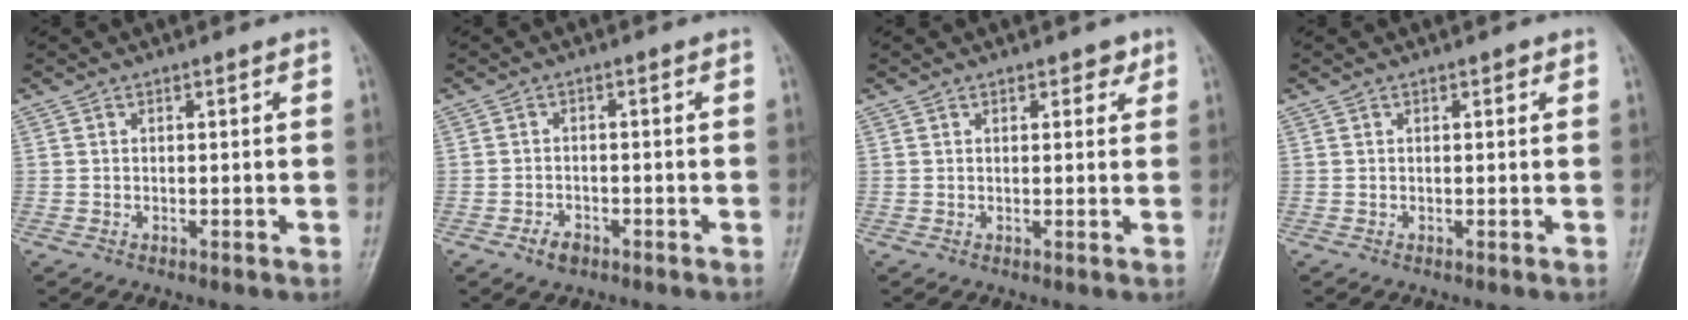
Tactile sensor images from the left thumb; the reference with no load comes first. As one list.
[{"total": 2.7, "force": [-1.6, 1.7, 1.4], "torque": [-0.022, 0.008, -0.024]}, {"total": 2.0, "force": [1.3, 1.2, 1.0], "torque": [0.003, -0.005, 0.014]}, {"total": 0.6, "force": [0.4, 0.3, 0.4], "torque": [-0.004, -0.001, 0.002]}]